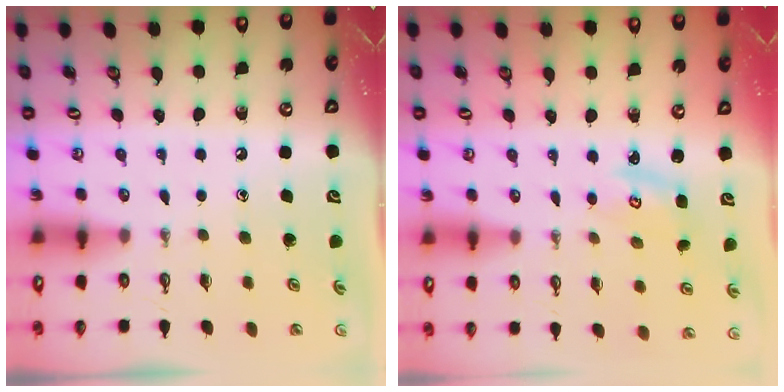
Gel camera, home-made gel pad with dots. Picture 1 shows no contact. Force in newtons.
{"total": 2.9, "press": 2.9, "slide": 0.3}